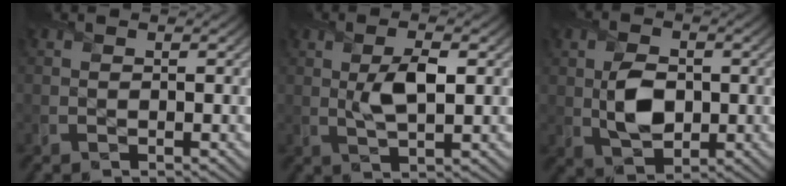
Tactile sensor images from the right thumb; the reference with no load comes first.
{"total": 5.2, "force": [0.7, 2.0, 4.8], "torque": [-0.096, -0.001, 0.015]}
{"total": 5.9, "force": [0.0, 3.9, 4.4], "torque": [-0.092, -0.006, 0.000]}